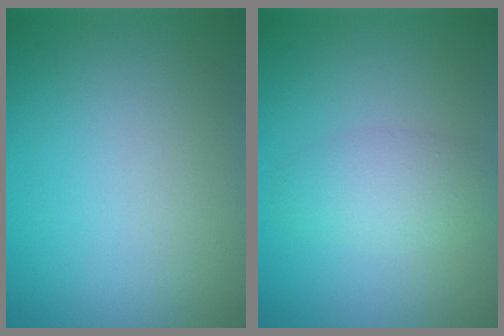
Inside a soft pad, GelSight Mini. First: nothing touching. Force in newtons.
{"total": 2.8, "press": 2.8, "slide": 0.1}